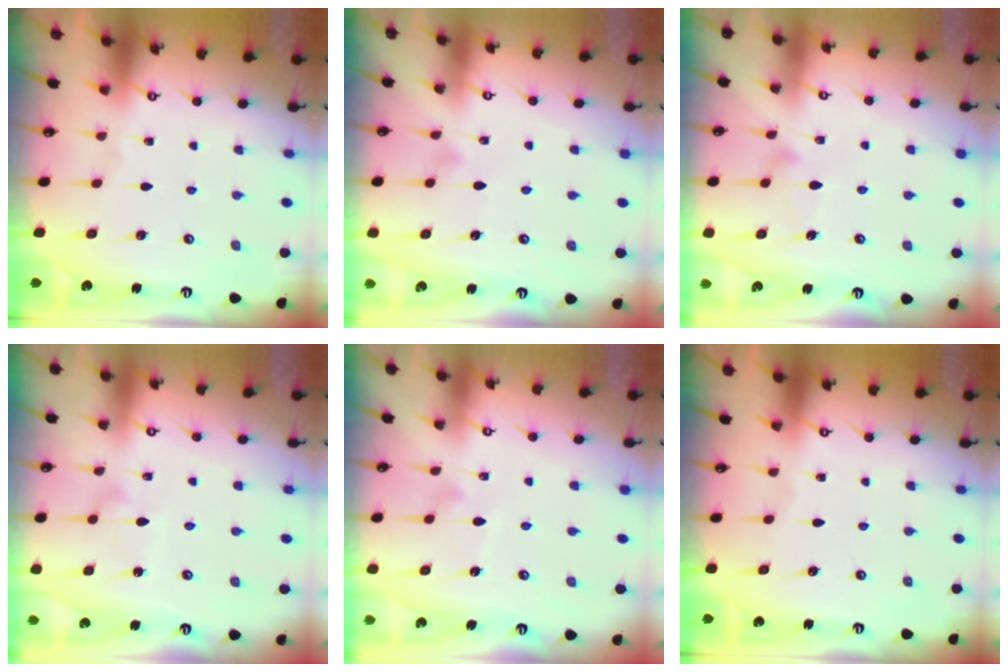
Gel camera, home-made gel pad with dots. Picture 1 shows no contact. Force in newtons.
{"total": 3.8, "press": 3.8, "slide": 0.2}
{"total": 8.8, "press": 8.8, "slide": 0.5}
{"total": 5.8, "press": 5.8, "slide": 0.4}
{"total": 7.4, "press": 7.4, "slide": 0.4}
{"total": 0.0}